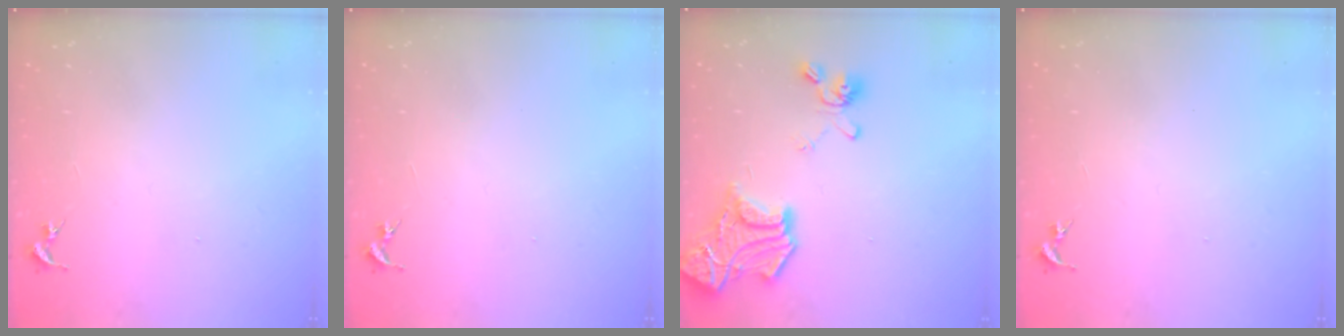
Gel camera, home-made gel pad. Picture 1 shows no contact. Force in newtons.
{"total": 0.0}
{"total": 19.7, "press": 19.6, "slide": 1.9}
{"total": 0.0}